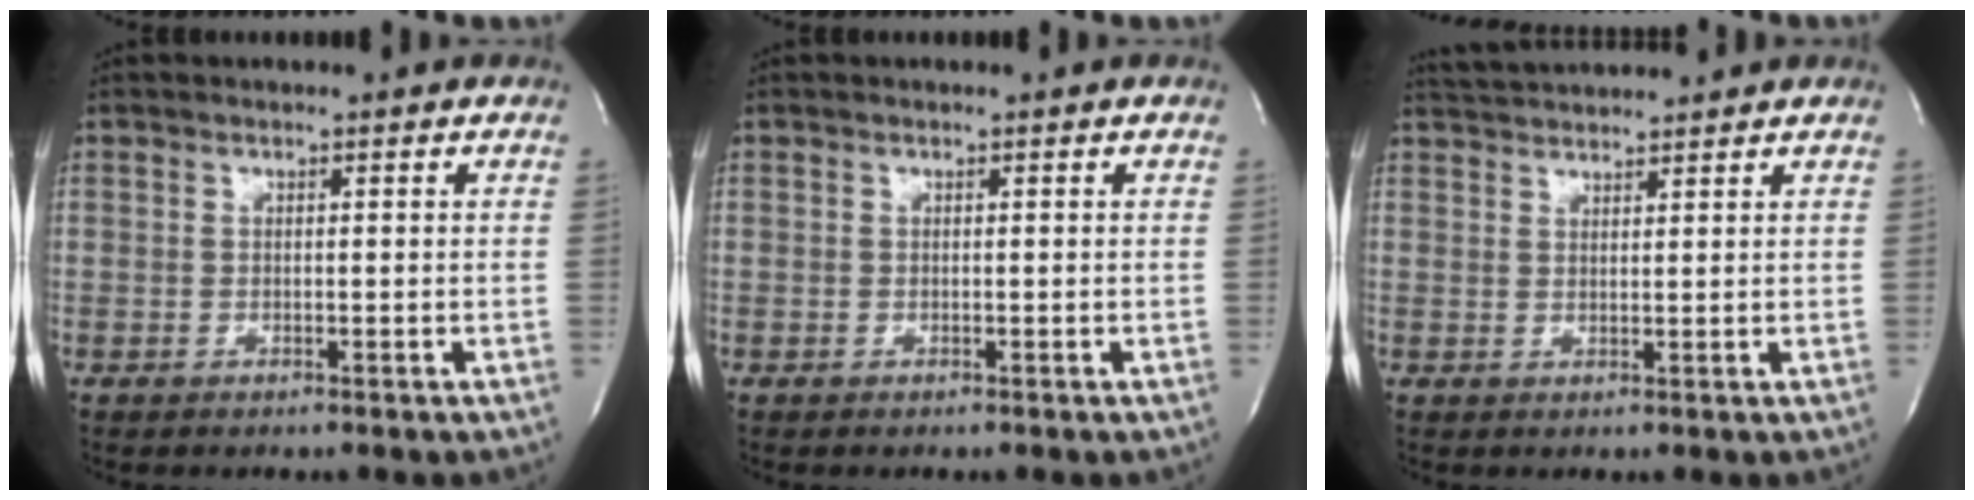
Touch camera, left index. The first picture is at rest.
{"total": 0.0}
{"total": 5.2, "force": [5.1, 0.1, 1.0], "torque": [-0.027, 0.029, 0.084]}